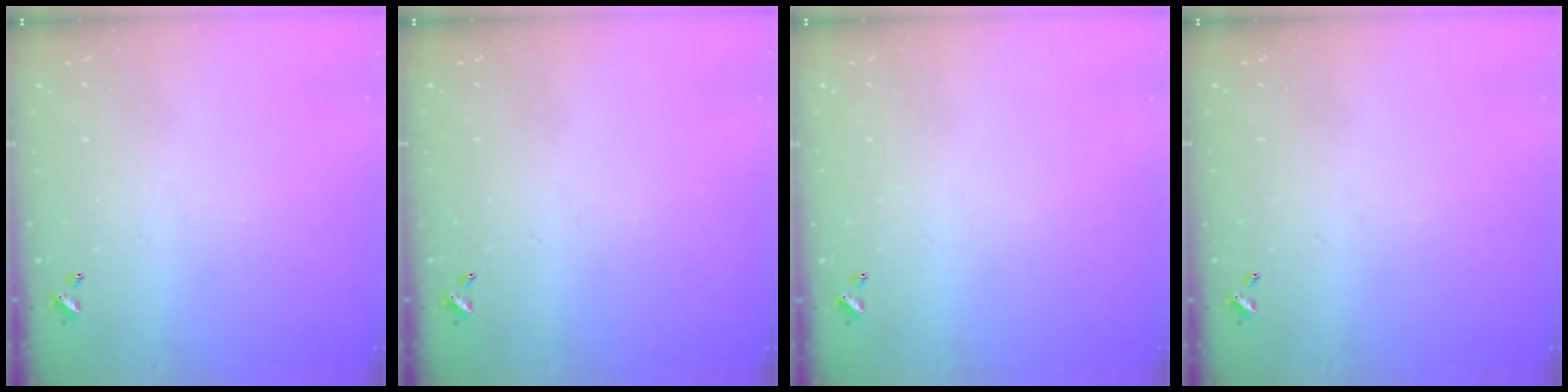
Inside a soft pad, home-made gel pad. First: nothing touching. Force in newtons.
{"total": 0.0}
{"total": 0.0}
{"total": 0.0}